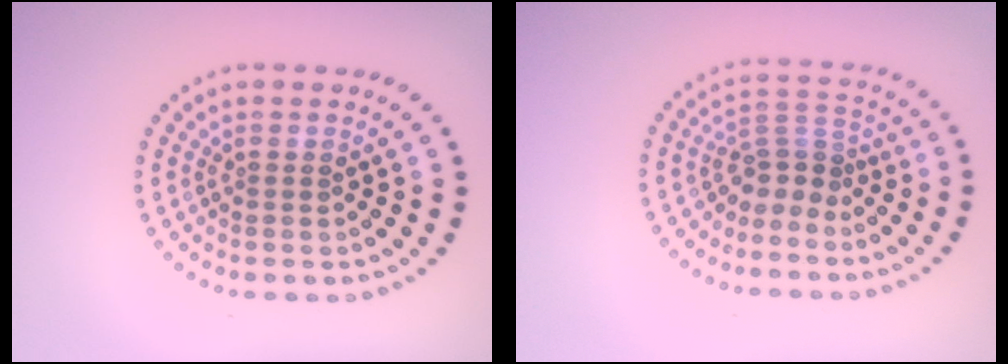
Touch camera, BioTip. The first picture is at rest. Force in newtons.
{"total": 2.8, "press": 1.8, "slide": 2.2}